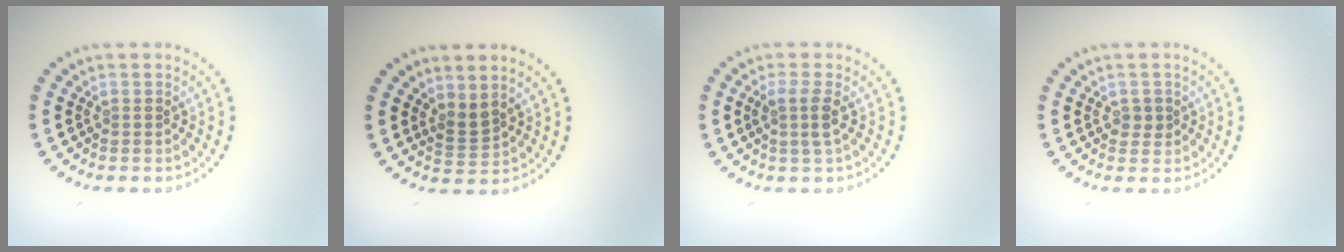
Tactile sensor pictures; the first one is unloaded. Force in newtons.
{"total": 1.6, "press": 1.2, "slide": 1.1}
{"total": 1.9, "press": 1.6, "slide": 1.0}
{"total": 1.1, "press": 1.0, "slide": 0.3}